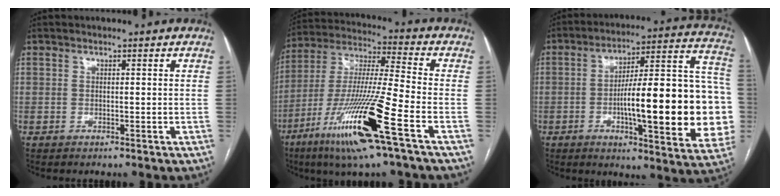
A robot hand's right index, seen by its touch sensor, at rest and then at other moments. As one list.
[{"total": 18.6, "force": [-8.9, -0.1, 16.3], "torque": [-0.345, -0.037, -0.170]}, {"total": 26.2, "force": [-3.7, 5.0, 25.5], "torque": [-0.284, 0.026, -0.047]}]